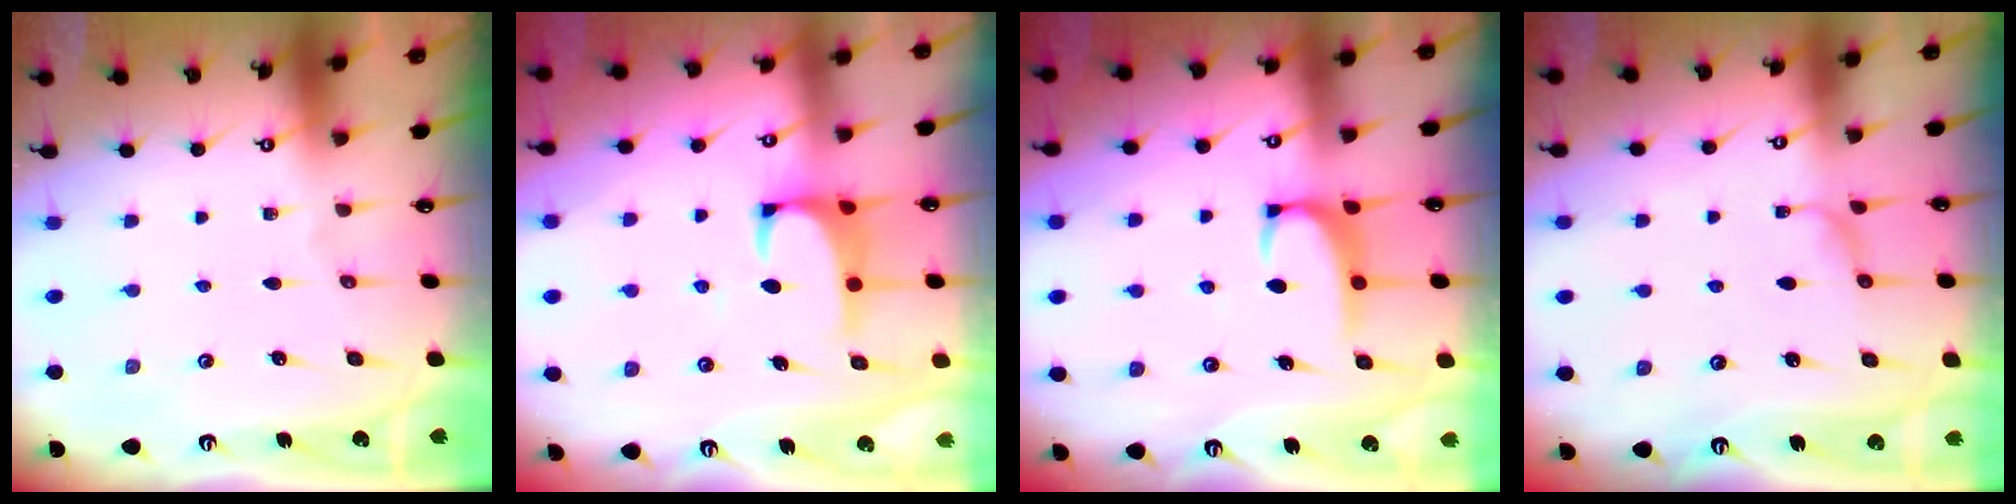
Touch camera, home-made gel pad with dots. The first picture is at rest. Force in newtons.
{"total": 1.6, "press": 1.5, "slide": 0.5}
{"total": 2.1, "press": 2.1, "slide": 0.6}
{"total": 1.1, "press": 1.0, "slide": 0.5}